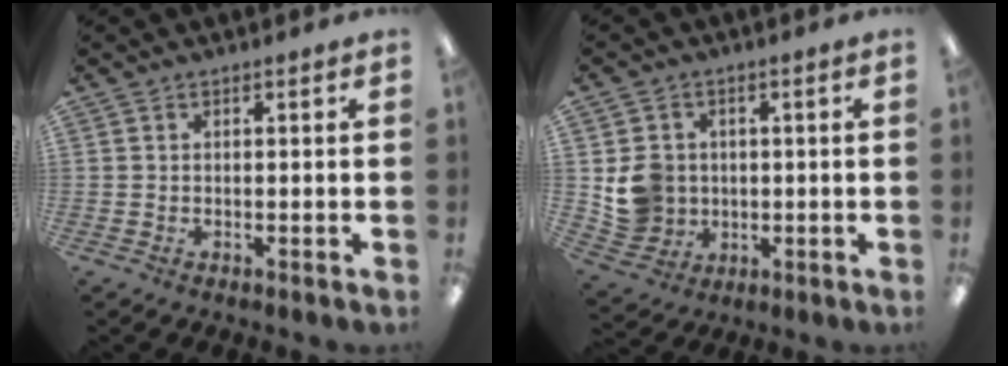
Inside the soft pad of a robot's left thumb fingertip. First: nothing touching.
{"total": 7.6, "force": [0.9, 7.3, 1.8], "torque": [-0.039, 0.006, 0.027]}